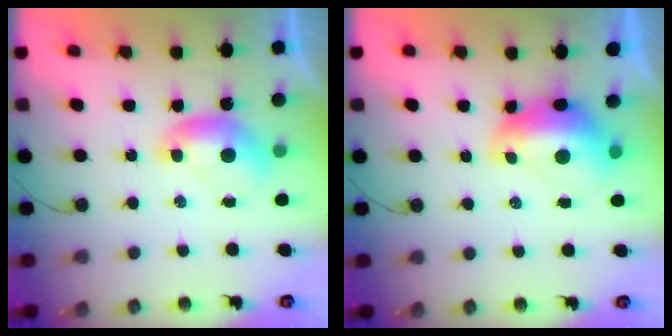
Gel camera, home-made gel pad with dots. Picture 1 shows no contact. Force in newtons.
{"total": 2.9, "press": 2.8, "slide": 0.7}